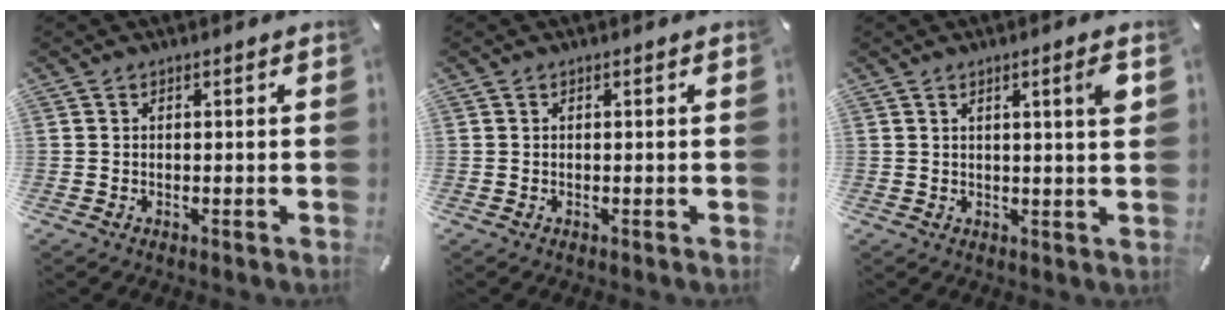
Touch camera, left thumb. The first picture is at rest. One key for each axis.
{"total": 0.0}
{"total": 4.5, "fx": 1.9, "fy": 0.0, "fz": 4.1, "tx": -0.072, "ty": -0.006, "tz": 0.026}